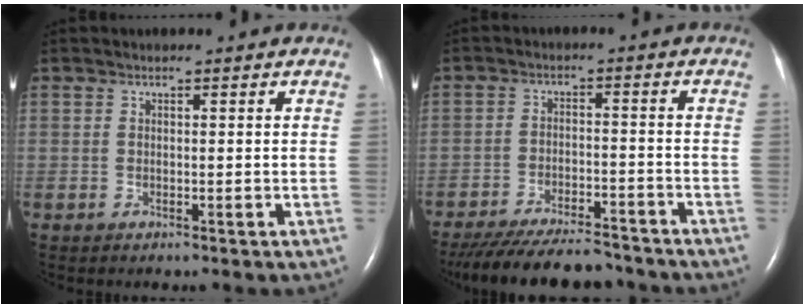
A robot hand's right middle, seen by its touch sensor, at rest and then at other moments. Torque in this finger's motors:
{"motor_torque": [1.05, -1.09, 0.14, 0.06]}